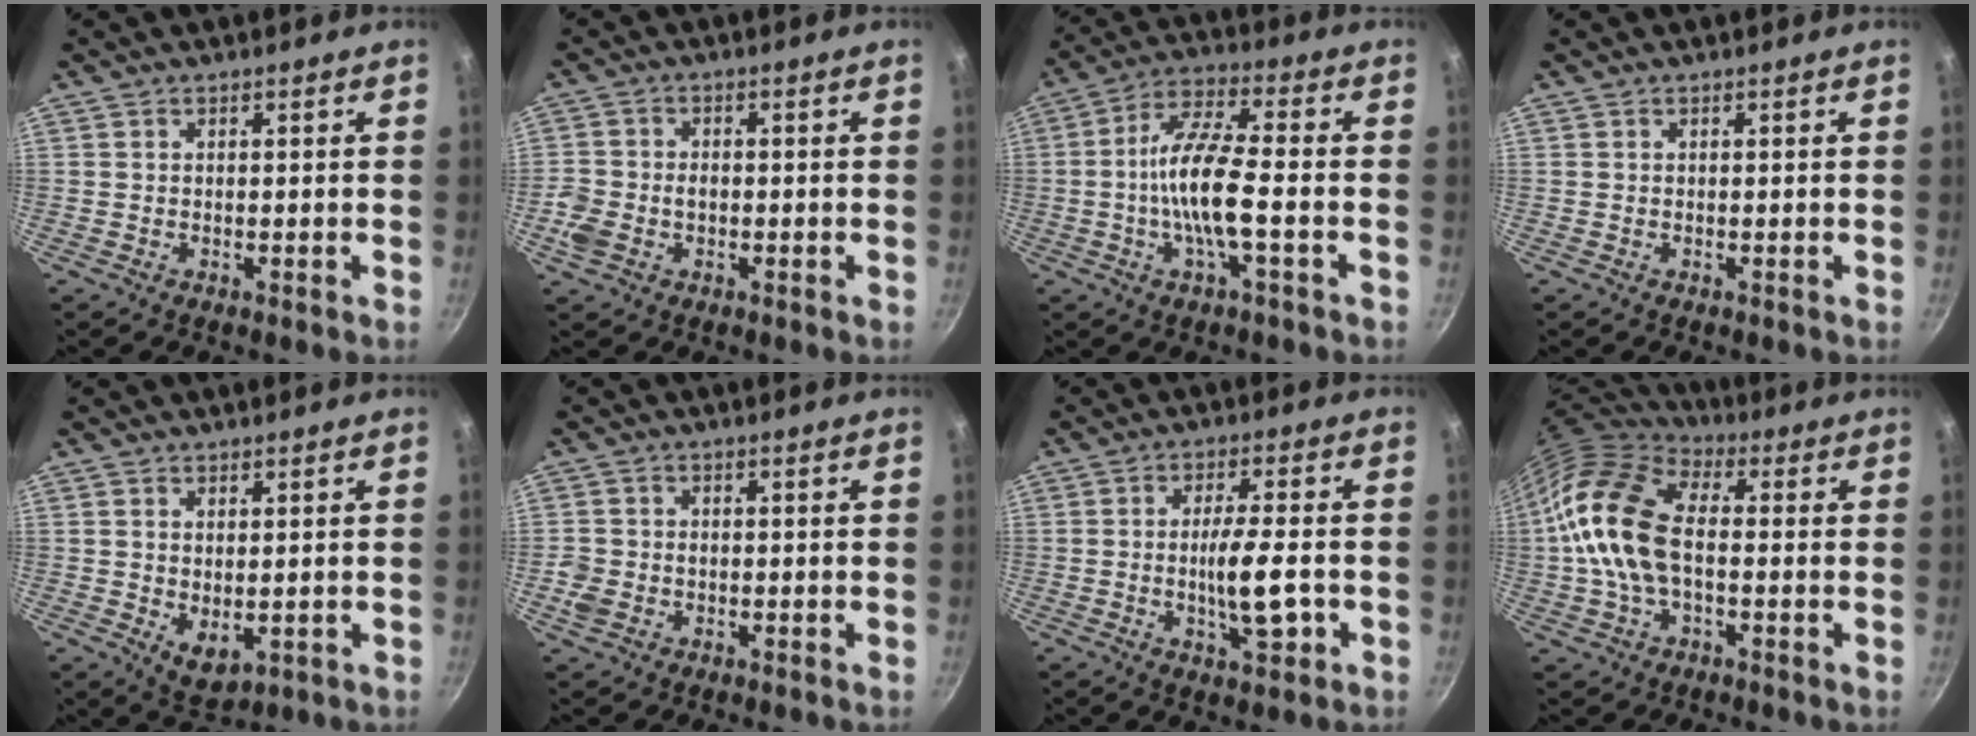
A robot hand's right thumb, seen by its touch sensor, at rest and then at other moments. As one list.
[{"total": 6.1, "force": [-1.7, 4.5, 3.7], "torque": [-0.071, 0.013, -0.037]}, {"total": 11.7, "force": [-2.4, 3.1, 11.0], "torque": [-0.211, 0.029, -0.058]}, {"total": 0.0}, {"total": 5.1, "force": [0.0, 3.2, 4.1], "torque": [-0.062, -0.020, 0.009]}, {"total": 4.0, "force": [-1.2, 3.3, 2.0], "torque": [-0.040, 0.011, -0.023]}, {"total": 8.5, "force": [-2.3, 3.4, 7.5], "torque": [-0.084, 0.009, -0.029]}, {"total": 15.7, "force": [-0.5, 9.2, 12.7], "torque": [-0.232, 0.033, -0.026]}]